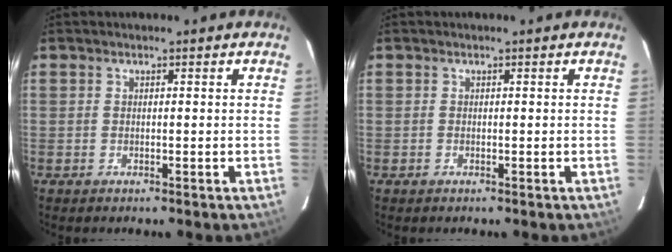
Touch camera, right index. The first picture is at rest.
{"total": 0.0}